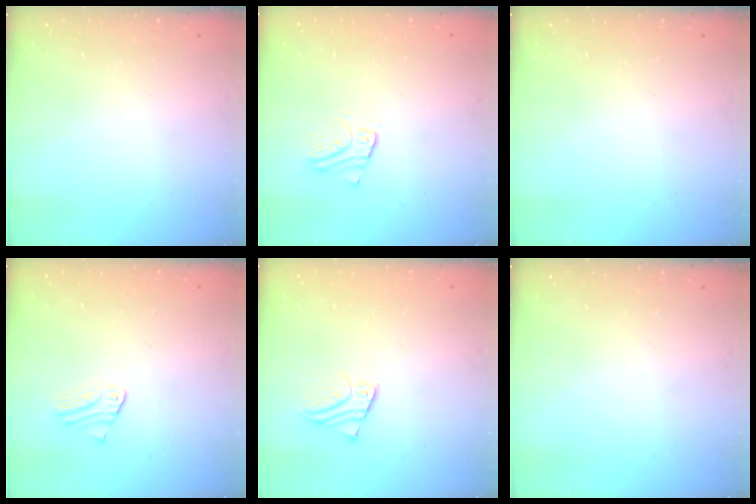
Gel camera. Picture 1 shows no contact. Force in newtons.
{"total": 4.7, "press": 4.7, "slide": 0.3}
{"total": 0.0}
{"total": 1.5, "press": 1.5, "slide": 0.1}
{"total": 1.7, "press": 1.7, "slide": 0.1}
{"total": 0.0}